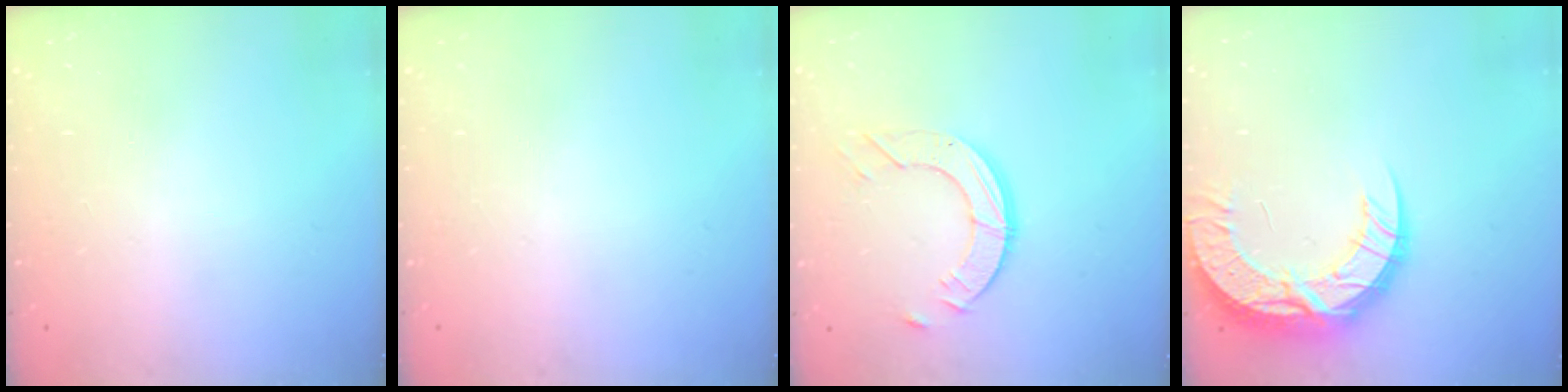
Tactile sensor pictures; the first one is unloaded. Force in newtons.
{"total": 0.0}
{"total": 8.4, "press": 8.4, "slide": 0.5}
{"total": 16.1, "press": 16.1, "slide": 1.3}